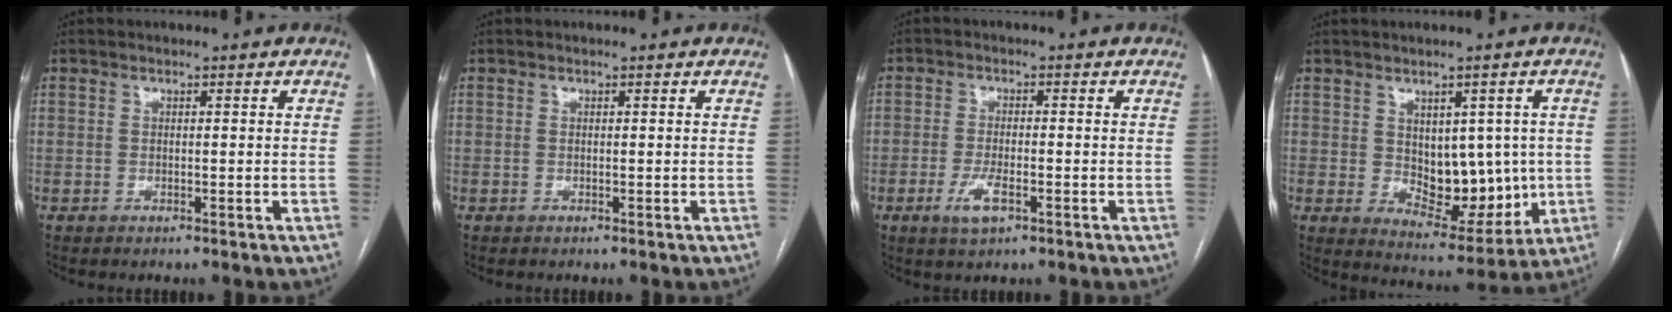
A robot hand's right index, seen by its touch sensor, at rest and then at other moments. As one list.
[{"total": 0.0}, {"total": 4.2, "force": [-1.9, 1.6, 3.4], "torque": [-0.071, -0.002, -0.032]}, {"total": 10.5, "force": [0.2, 6.1, 8.5], "torque": [-0.108, 0.001, 0.027]}]